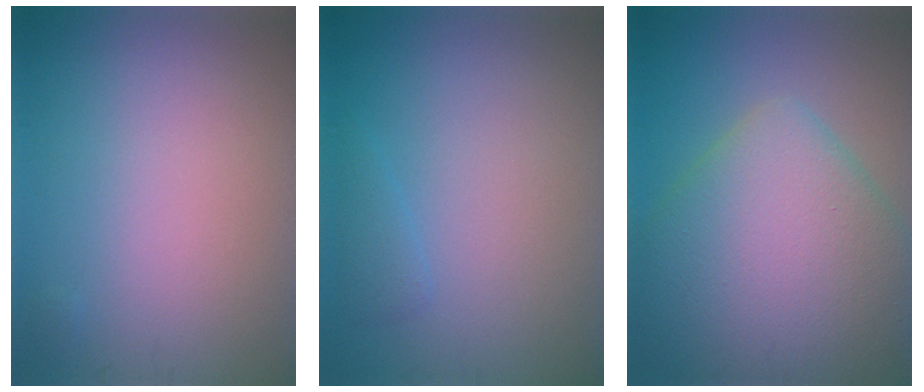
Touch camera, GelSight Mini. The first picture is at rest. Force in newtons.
{"total": 1.1, "press": 1.1, "slide": 0.1}
{"total": 11.1, "press": 11.1, "slide": 0.4}